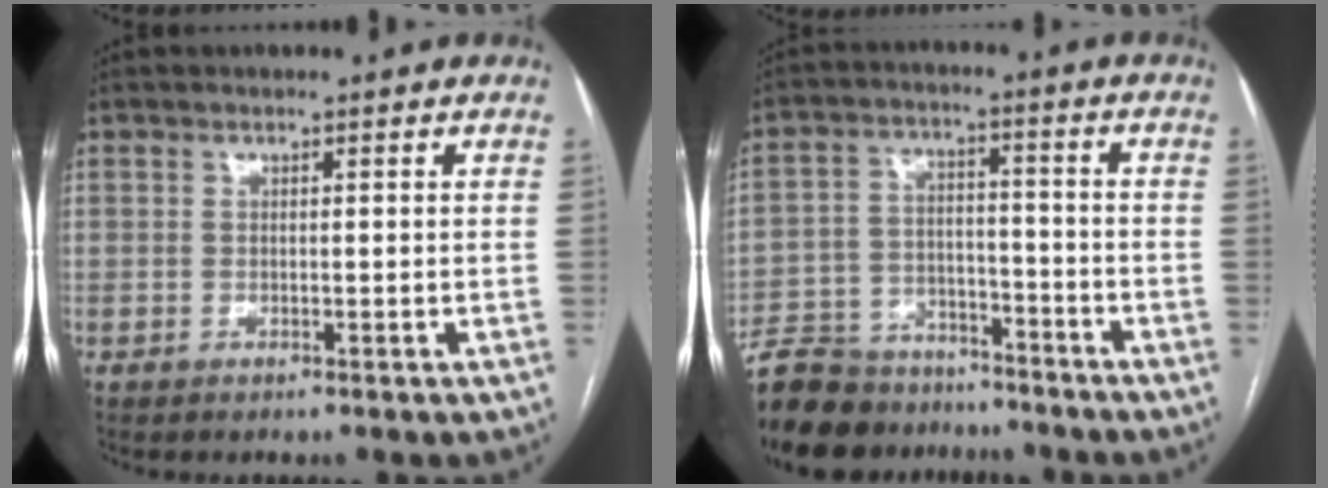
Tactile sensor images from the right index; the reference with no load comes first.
{"total": 14.9, "force": [-12.9, 6.3, 4.2], "torque": [-0.084, 0.017, -0.203]}